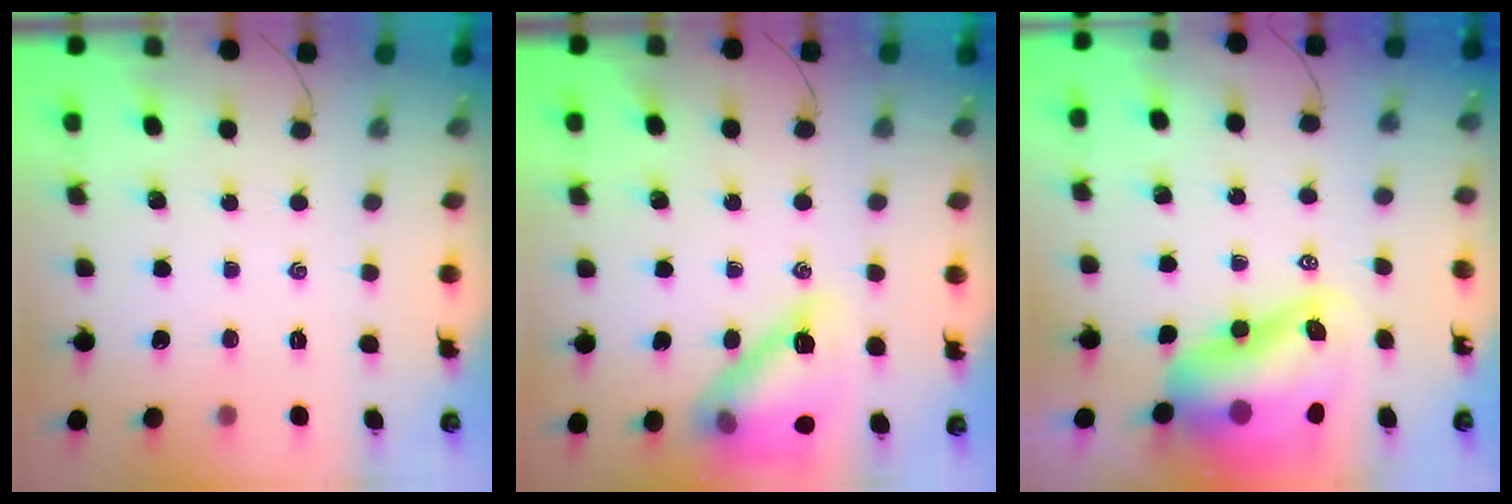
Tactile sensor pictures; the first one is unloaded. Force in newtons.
{"total": 15.6, "press": 15.5, "slide": 1.4}
{"total": 13.9, "press": 13.3, "slide": 4.0}